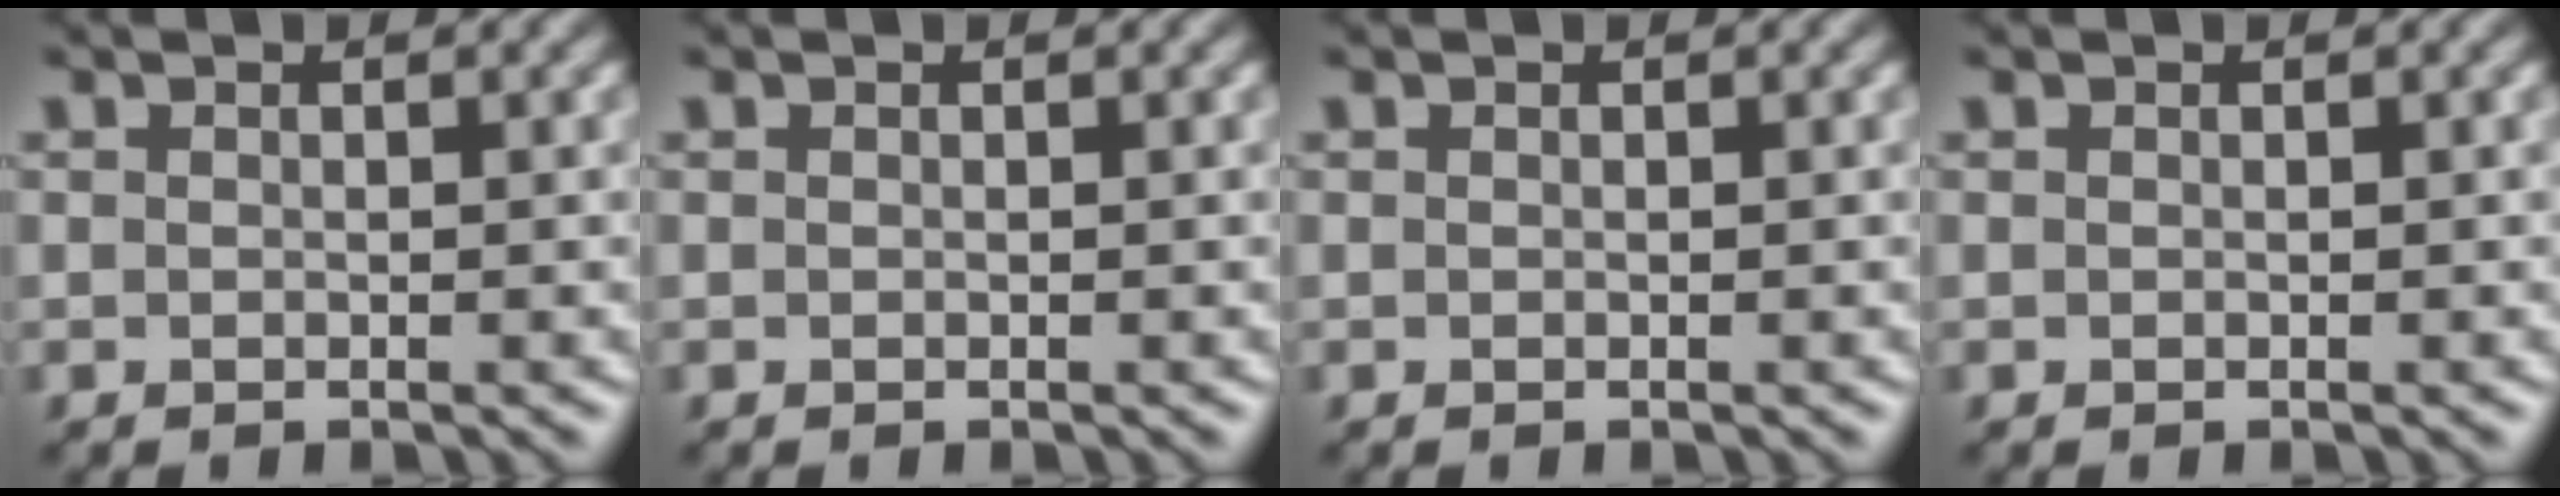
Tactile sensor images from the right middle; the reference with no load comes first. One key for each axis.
{"total": 0.0}
{"total": 0.0}
{"total": 0.0}